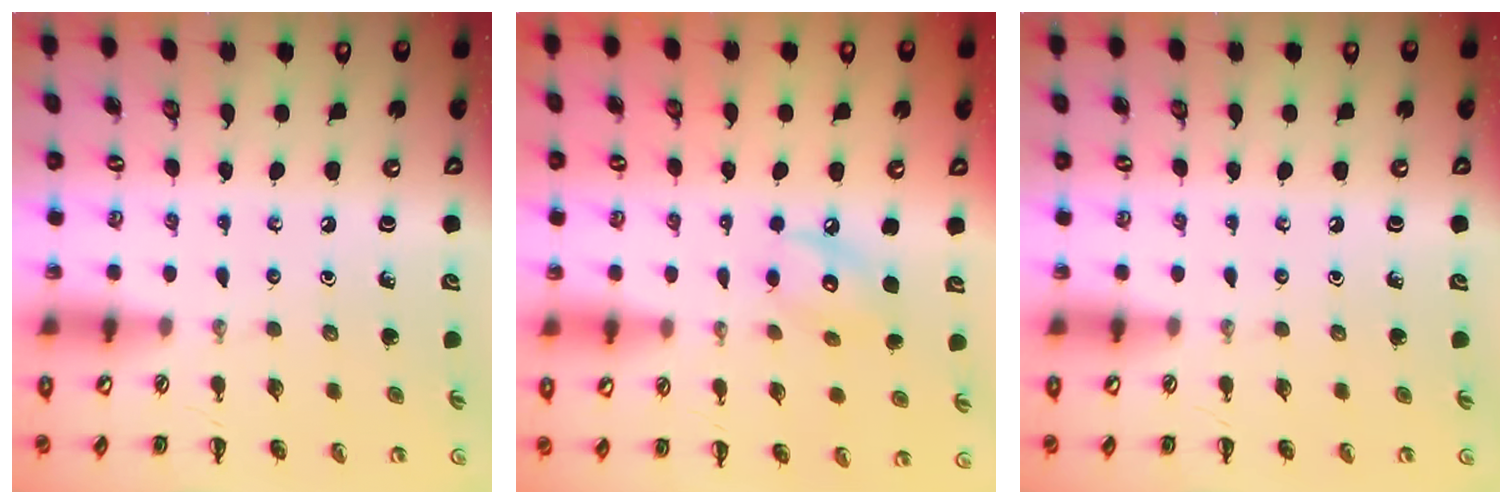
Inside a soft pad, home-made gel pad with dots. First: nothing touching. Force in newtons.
{"total": 8.6, "press": 8.6, "slide": 0.3}
{"total": 0.0}